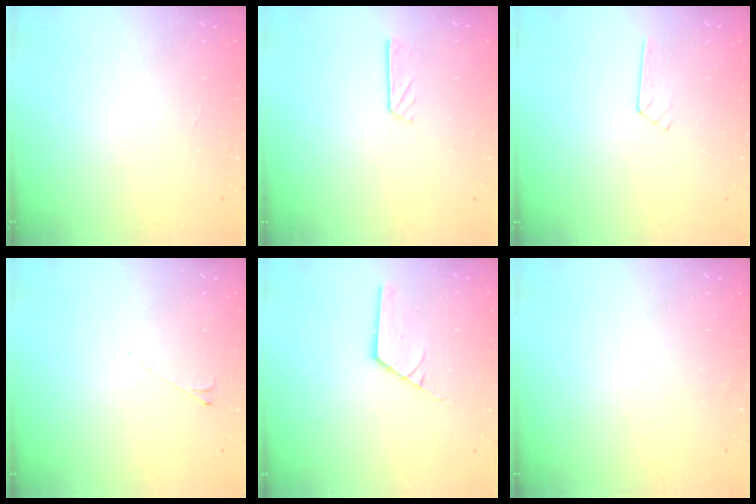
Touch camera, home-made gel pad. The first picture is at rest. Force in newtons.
{"total": 3.0, "press": 3.0, "slide": 0.3}
{"total": 2.5, "press": 2.5, "slide": 0.3}
{"total": 2.6, "press": 2.6, "slide": 0.5}
{"total": 2.2, "press": 2.2, "slide": 0.1}
{"total": 2.7, "press": 2.6, "slide": 0.3}